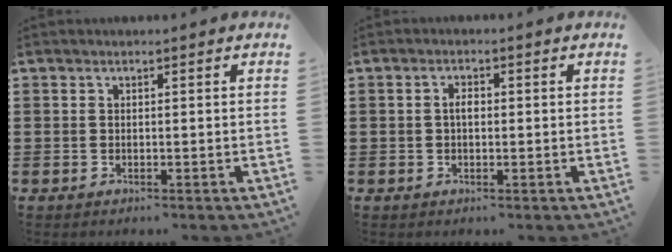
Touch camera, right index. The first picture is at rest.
{"total": 1.9, "force": [0.0, 0.9, 1.7], "torque": [-0.033, 0.003, -0.002]}